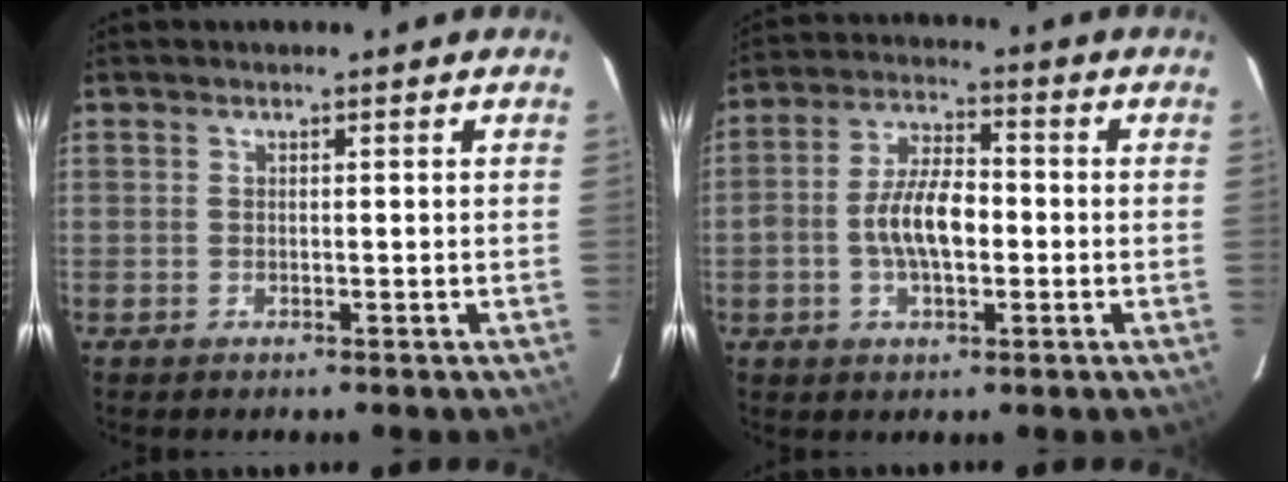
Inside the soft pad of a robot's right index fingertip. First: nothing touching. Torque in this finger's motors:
{"motor_torque": [0.35, -0.08, 0.41, 0.13]}